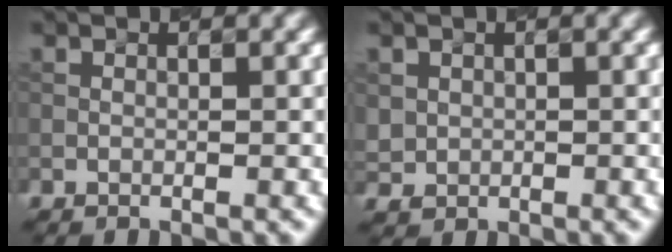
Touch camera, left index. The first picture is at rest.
{"total": 1.5, "force": [0.4, 1.4, -0.1], "torque": [-0.001, -0.002, 0.009]}